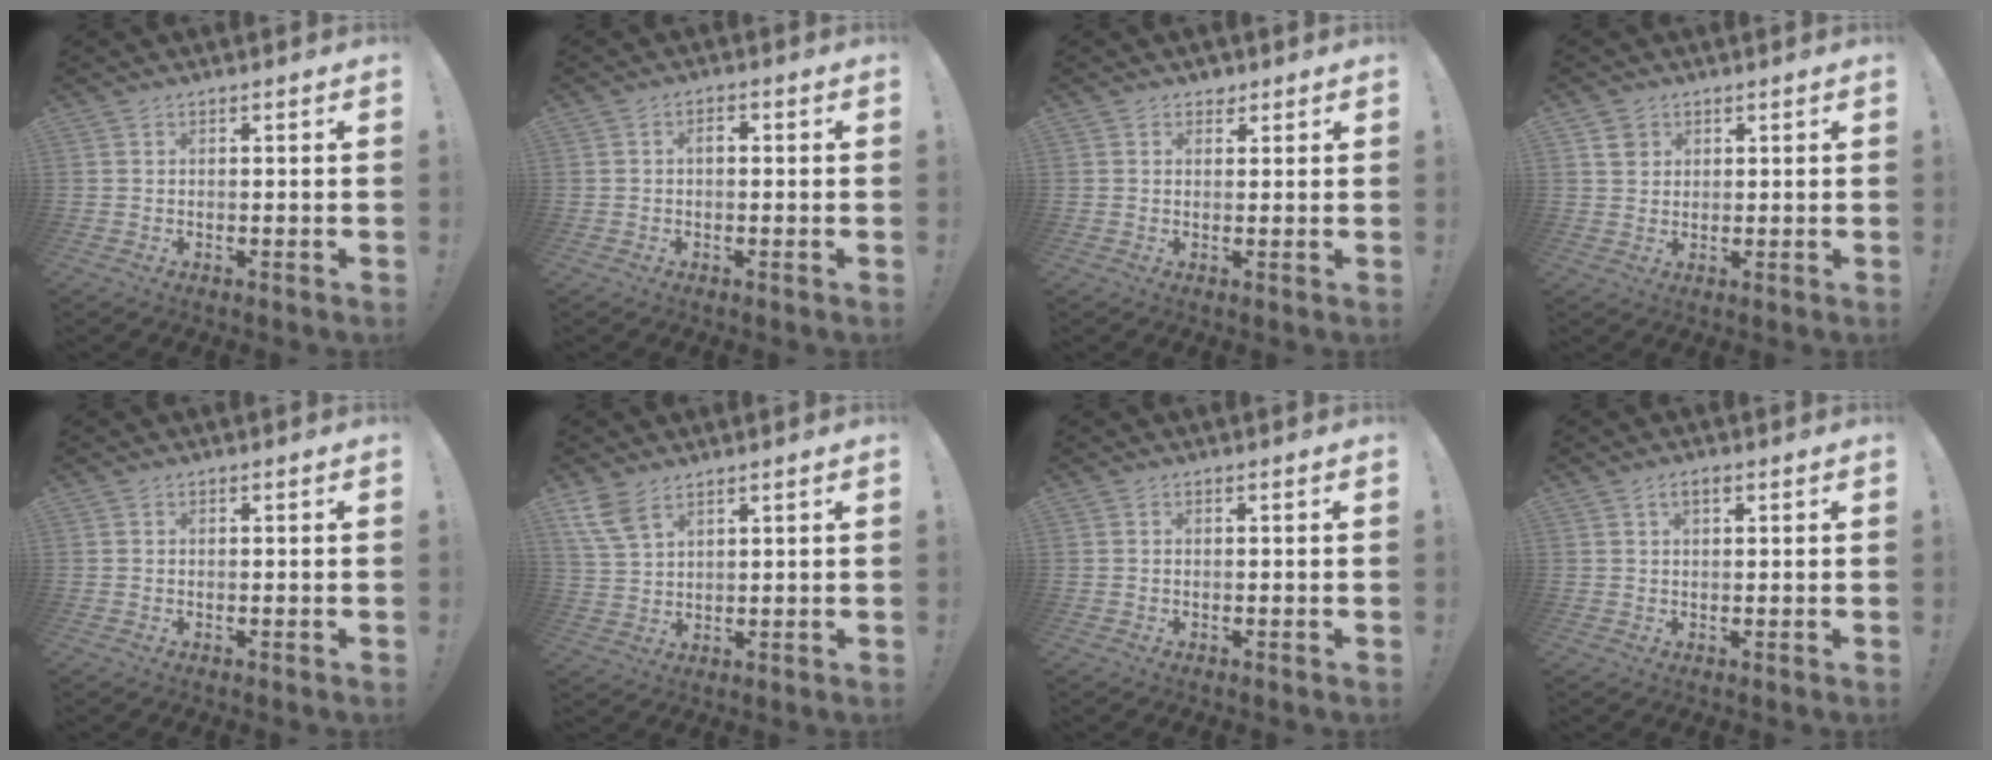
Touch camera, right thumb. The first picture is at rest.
{"total": 1.9, "force": [-0.3, 0.9, 1.6], "torque": [-0.023, 0.003, -0.010]}
{"total": 2.5, "force": [1.8, 1.6, 0.7], "torque": [0.005, -0.010, 0.030]}
{"total": 3.9, "force": [2.0, 3.1, 1.0], "torque": [-0.011, -0.006, 0.036]}
{"total": 0.0}
{"total": 7.0, "force": [4.7, 3.3, 4.0], "torque": [-0.089, -0.016, 0.092]}
{"total": 0.0}
{"total": 2.4, "force": [1.1, 1.2, 1.8], "torque": [-0.035, 0.004, 0.018]}